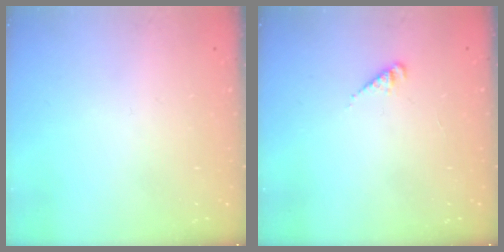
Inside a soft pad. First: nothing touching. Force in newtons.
{"total": 2.0, "press": 1.9, "slide": 0.3}